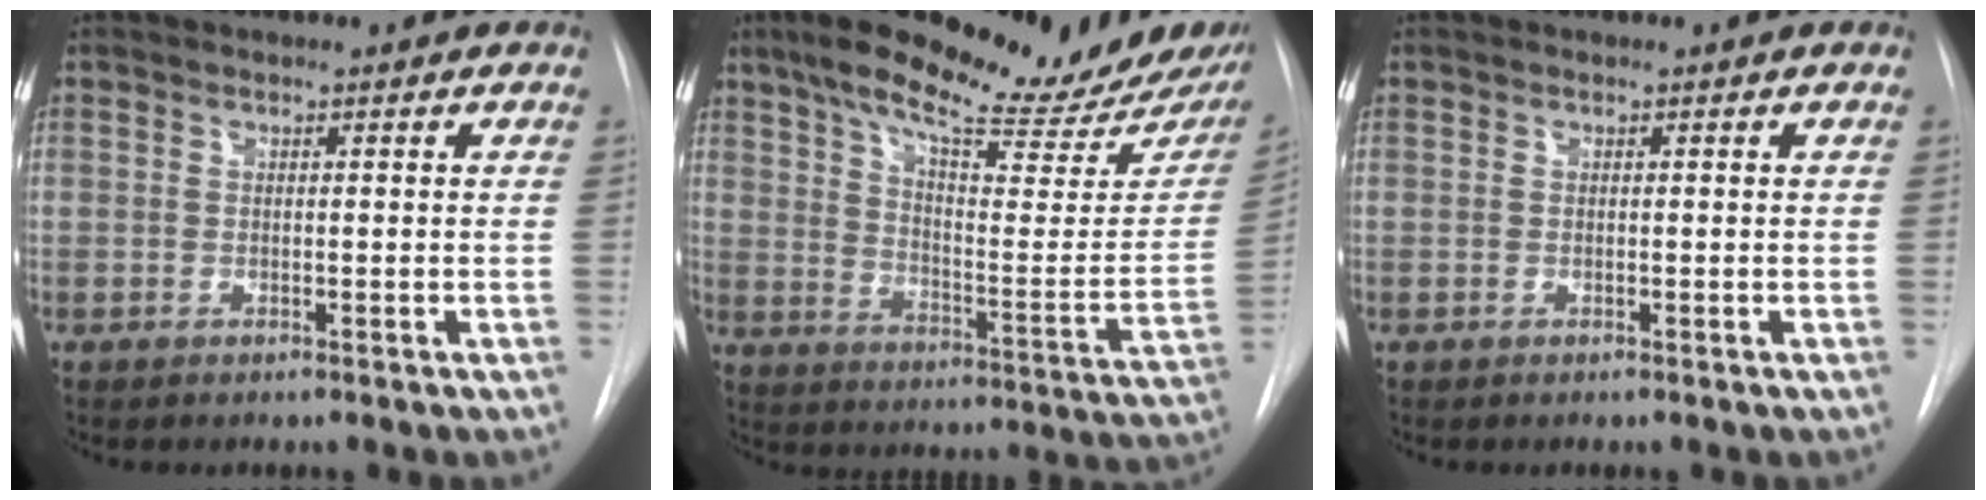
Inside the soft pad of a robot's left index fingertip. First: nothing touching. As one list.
[{"total": 25.0, "force": [19.7, 4.6, 14.7], "torque": [-0.227, -0.036, 0.265]}, {"total": 0.0}]